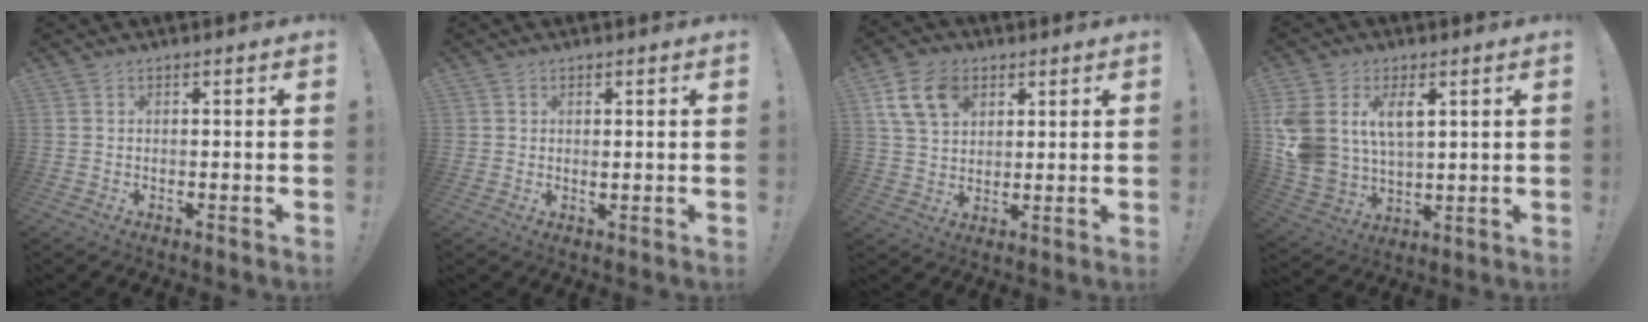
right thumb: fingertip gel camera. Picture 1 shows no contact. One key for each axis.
{"total": 1.6, "fx": 0.7, "fy": 1.4, "fz": 0.3, "tx": 0.003, "ty": -0.007, "tz": 0.011}
{"total": 11.4, "fx": 5.5, "fy": 7.8, "fz": 6.3, "tx": -0.114, "ty": -0.013, "tz": 0.106}
{"total": 12.4, "fx": 5.3, "fy": 8.7, "fz": 7.0, "tx": -0.137, "ty": -0.023, "tz": 0.105}